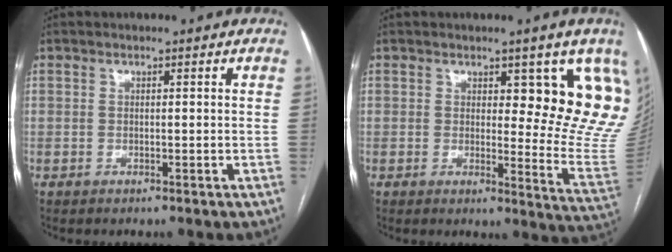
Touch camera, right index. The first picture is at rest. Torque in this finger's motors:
{"motor_torque": [0.60, 0.35, 0.40, 0.07]}